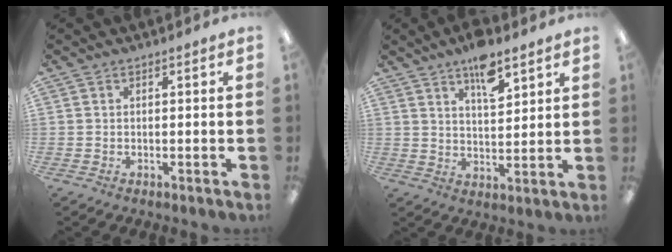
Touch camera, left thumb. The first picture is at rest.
{"total": 9.1, "force": [6.3, 3.6, 5.5], "torque": [-0.076, -0.036, 0.105]}